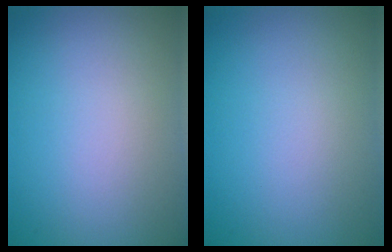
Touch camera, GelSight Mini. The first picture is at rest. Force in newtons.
{"total": 0.0}